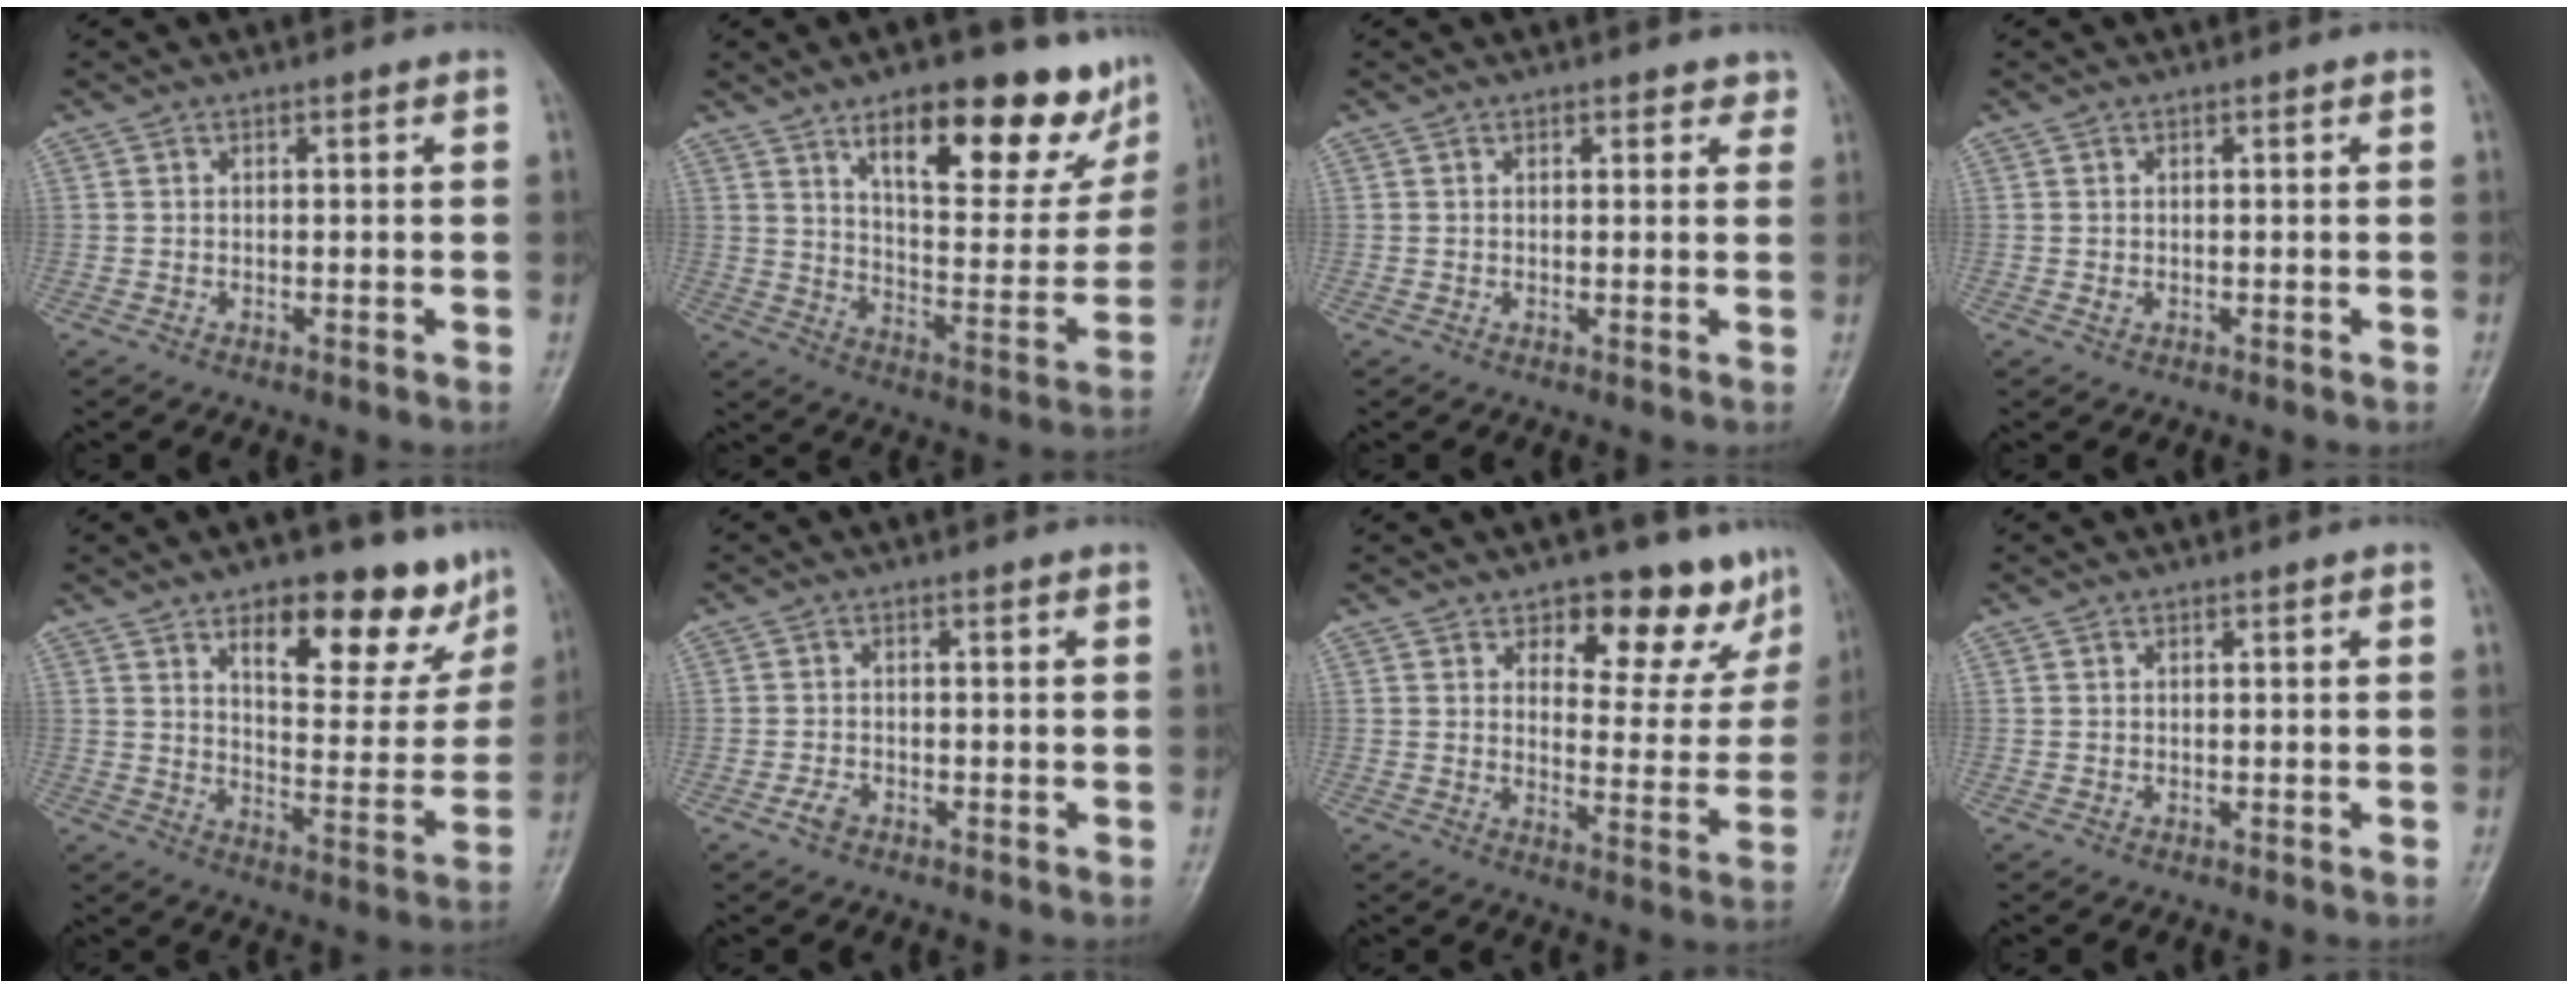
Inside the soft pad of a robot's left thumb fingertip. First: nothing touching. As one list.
[{"total": 21.8, "force": [13.9, 8.4, 14.5], "torque": [-0.144, -0.063, 0.206]}, {"total": 2.0, "force": [1.4, 1.2, 0.8], "torque": [0.011, -0.005, 0.010]}, {"total": 0.6, "force": [0.0, 0.5, 0.4], "torque": [-0.003, 0.000, 0.000]}, {"total": 16.8, "force": [10.9, 7.3, 10.5], "torque": [-0.075, -0.065, 0.157]}, {"total": 1.9, "force": [-1.2, 1.1, 1.0], "torque": [-0.021, 0.003, -0.024]}, {"total": 10.6, "force": [8.5, 5.5, 3.2], "torque": [0.009, -0.058, 0.093]}, {"total": 0.0}]